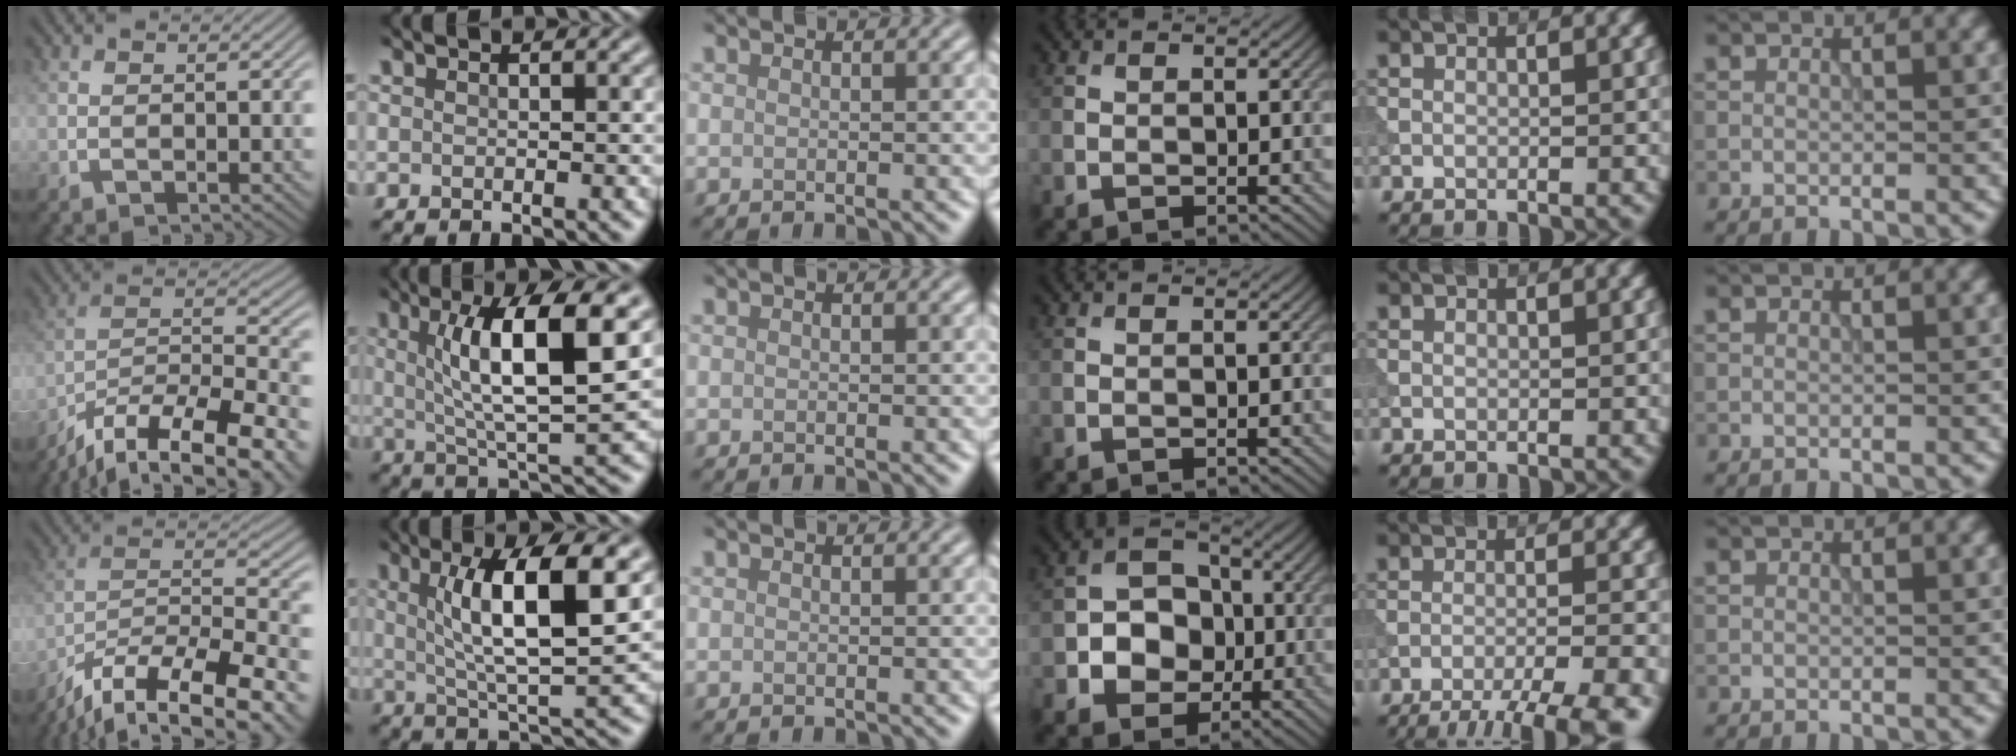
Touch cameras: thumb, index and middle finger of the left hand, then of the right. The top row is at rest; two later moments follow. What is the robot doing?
{"motion": "extract", "object": "tissue"}